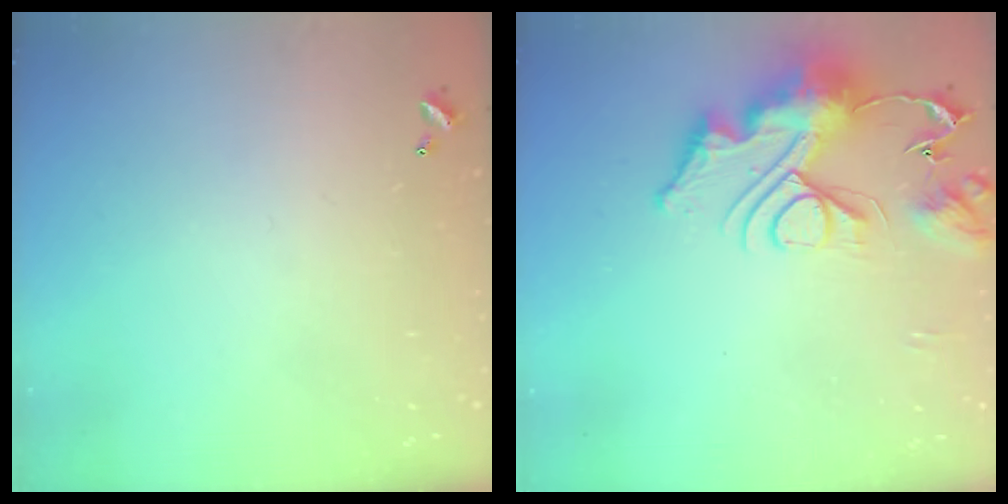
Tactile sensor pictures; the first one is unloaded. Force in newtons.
{"total": 17.1, "press": 17.1, "slide": 1.7}